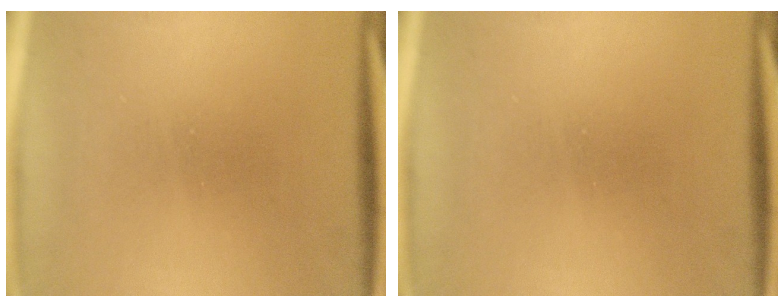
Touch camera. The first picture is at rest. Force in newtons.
{"total": 0.0}